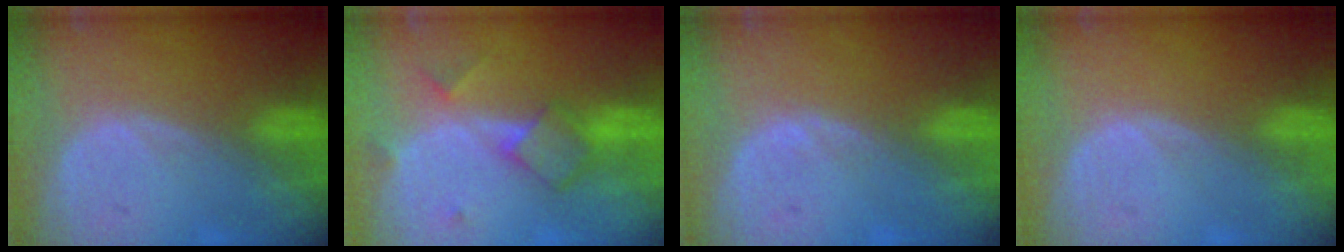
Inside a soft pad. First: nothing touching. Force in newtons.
{"total": 5.1, "press": 5.1, "slide": 0.6}
{"total": 0.7, "press": 0.6, "slide": 0.3}
{"total": 0.0}